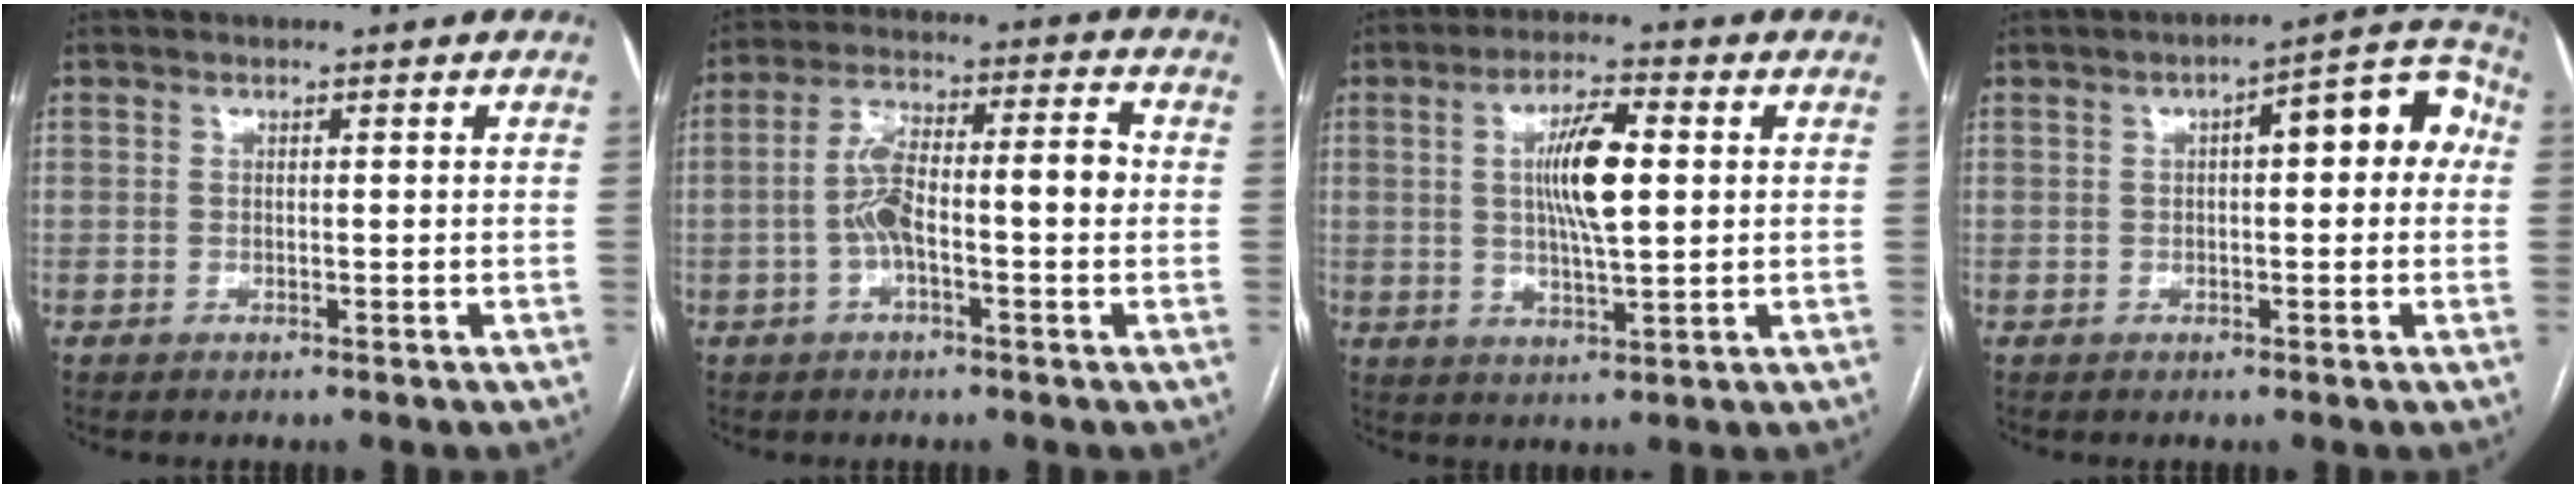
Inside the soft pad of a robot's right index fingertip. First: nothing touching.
{"total": 9.9, "force": [-0.9, 2.5, 9.5], "torque": [-0.172, 0.041, -0.014]}
{"total": 8.8, "force": [1.5, 1.6, 8.5], "torque": [-0.158, 0.006, 0.027]}
{"total": 9.5, "force": [1.5, 2.8, 8.9], "torque": [-0.111, 0.042, 0.014]}